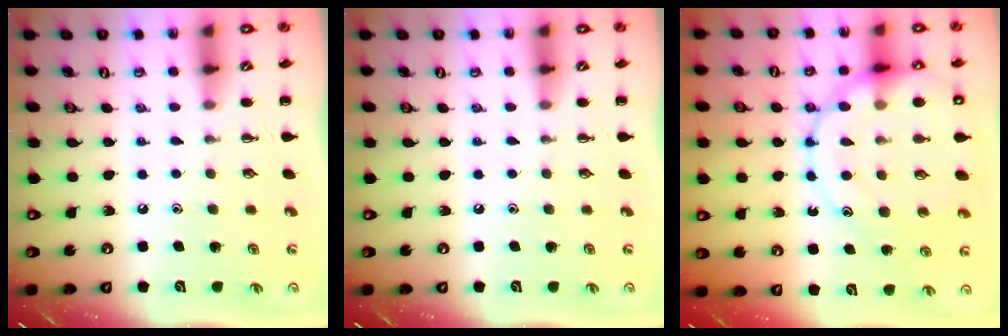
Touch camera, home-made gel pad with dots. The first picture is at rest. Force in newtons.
{"total": 0.0}
{"total": 19.5, "press": 19.3, "slide": 2.9}